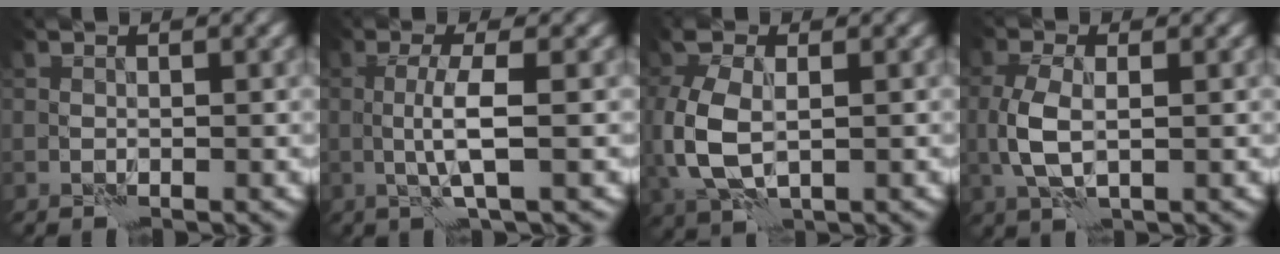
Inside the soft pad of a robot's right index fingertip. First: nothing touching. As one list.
[{"total": 3.2, "force": [0.1, 0.1, 3.2], "torque": [-0.064, -0.003, 0.001]}, {"total": 6.4, "force": [0.2, 3.9, 5.1], "torque": [-0.133, -0.006, 0.007]}, {"total": 3.5, "force": [0.2, 1.7, 3.0], "torque": [-0.077, -0.004, 0.005]}]